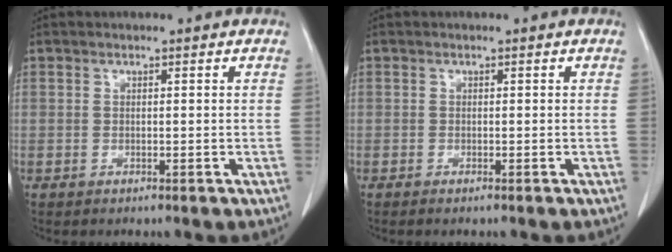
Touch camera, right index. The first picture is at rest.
{"total": 0.6, "force": [-0.5, 0.0, 0.3], "torque": [-0.011, -0.002, -0.008]}